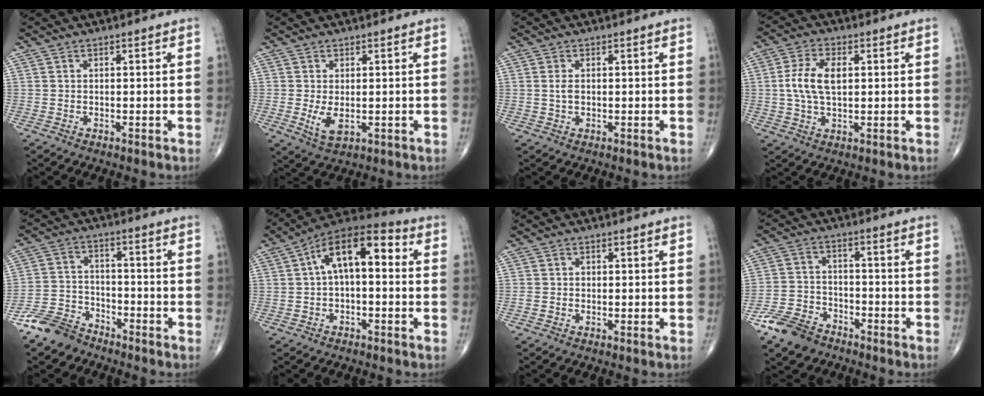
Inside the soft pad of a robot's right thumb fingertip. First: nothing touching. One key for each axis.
{"total": 4.1, "fx": -0.4, "fy": 2.1, "fz": 3.4, "tx": -0.062, "ty": -0.011, "tz": 0.002}
{"total": 1.7, "fx": 0.1, "fy": 1.0, "fz": 1.3, "tx": -0.025, "ty": -0.002, "tz": 0.002}
{"total": 7.8, "fx": 1.0, "fy": 4.1, "fz": 6.5, "tx": -0.138, "ty": 0.007, "tz": 0.018}
{"total": 7.8, "fx": -6.4, "fy": 4.2, "fz": 1.7, "tx": -0.022, "ty": 0.037, "tz": -0.135}
{"total": 12.6, "fx": 1.6, "fy": 6.1, "fz": 10.9, "tx": -0.161, "ty": 0.043, "tz": 0.012}
{"total": 0.7, "fx": -0.1, "fy": 0.7, "fz": 0.3, "tx": -0.001, "ty": 0.003, "tz": -0.003}
{"total": 8.6, "fx": -6.2, "fy": 5.1, "fz": 2.9, "tx": -0.049, "ty": 0.030, "tz": -0.123}